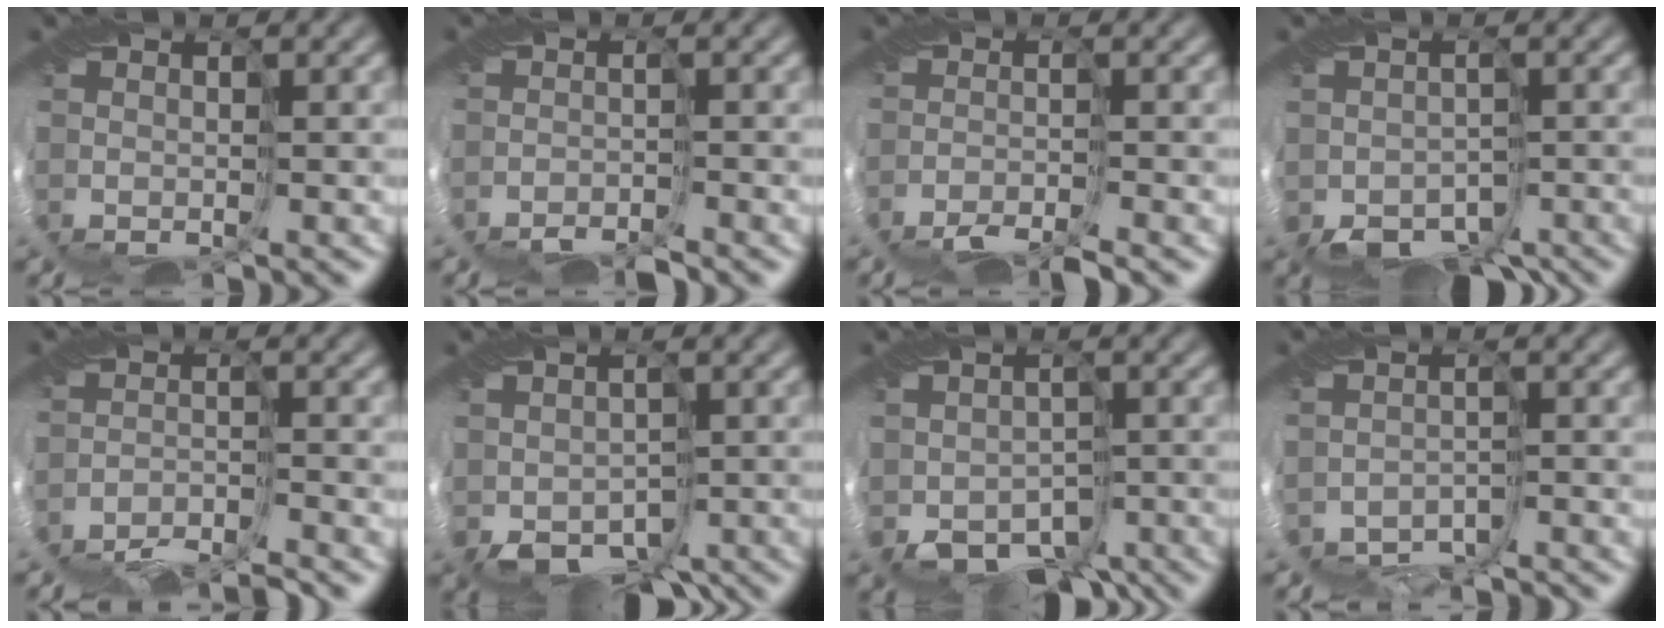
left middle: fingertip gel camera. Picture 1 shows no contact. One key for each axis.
{"total": 3.6, "fx": -3.6, "fy": 0.4, "fz": 0.4, "tx": 0.003, "ty": -0.008, "tz": -0.065}
{"total": 4.5, "fx": -4.2, "fy": 0.4, "fz": 1.3, "tx": -0.015, "ty": -0.006, "tz": -0.087}
{"total": 4.7, "fx": -3.4, "fy": 2.8, "fz": 1.4, "tx": -0.019, "ty": -0.023, "tz": -0.054}
{"total": 6.1, "fx": -6.0, "fy": 0.3, "fz": 1.0, "tx": -0.023, "ty": -0.012, "tz": -0.113}
{"total": 5.1, "fx": -2.7, "fy": 3.6, "fz": 2.5, "tx": -0.036, "ty": -0.015, "tz": -0.036}
{"total": 6.0, "fx": -3.5, "fy": 4.2, "fz": 2.4, "tx": -0.032, "ty": -0.021, "tz": -0.048}
{"total": 3.2, "fx": -3.1, "fy": 0.3, "fz": -0.5, "tx": 0.009, "ty": -0.015, "tz": -0.056}